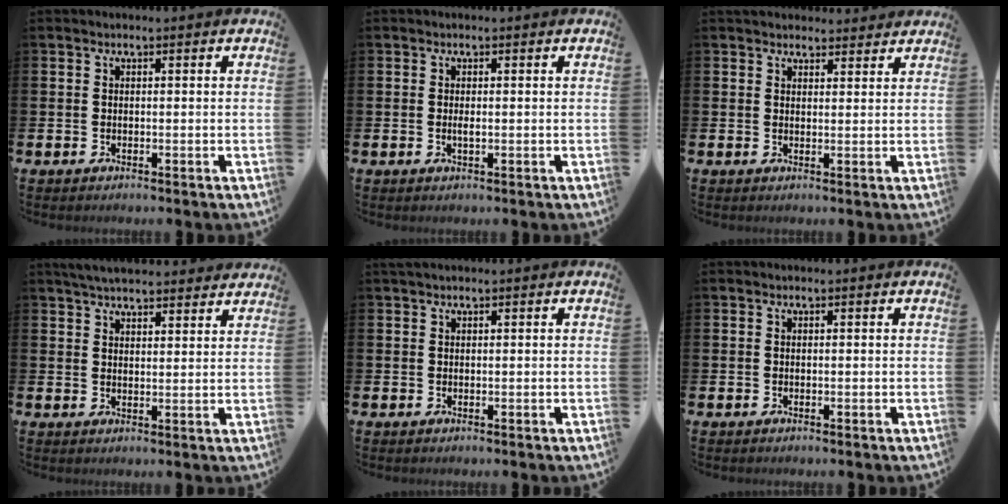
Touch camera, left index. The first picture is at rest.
{"total": 0.9, "force": [0.0, 0.2, 0.8], "torque": [-0.022, 0.002, 0.000]}
{"total": 2.9, "force": [2.7, 0.9, 0.0], "torque": [0.002, -0.011, 0.049]}
{"total": 4.8, "force": [4.7, 0.7, 1.0], "torque": [-0.030, -0.016, 0.086]}
{"total": 0.8, "force": [0.7, 0.1, 0.4], "torque": [-0.007, 0.002, 0.012]}
{"total": 0.0}